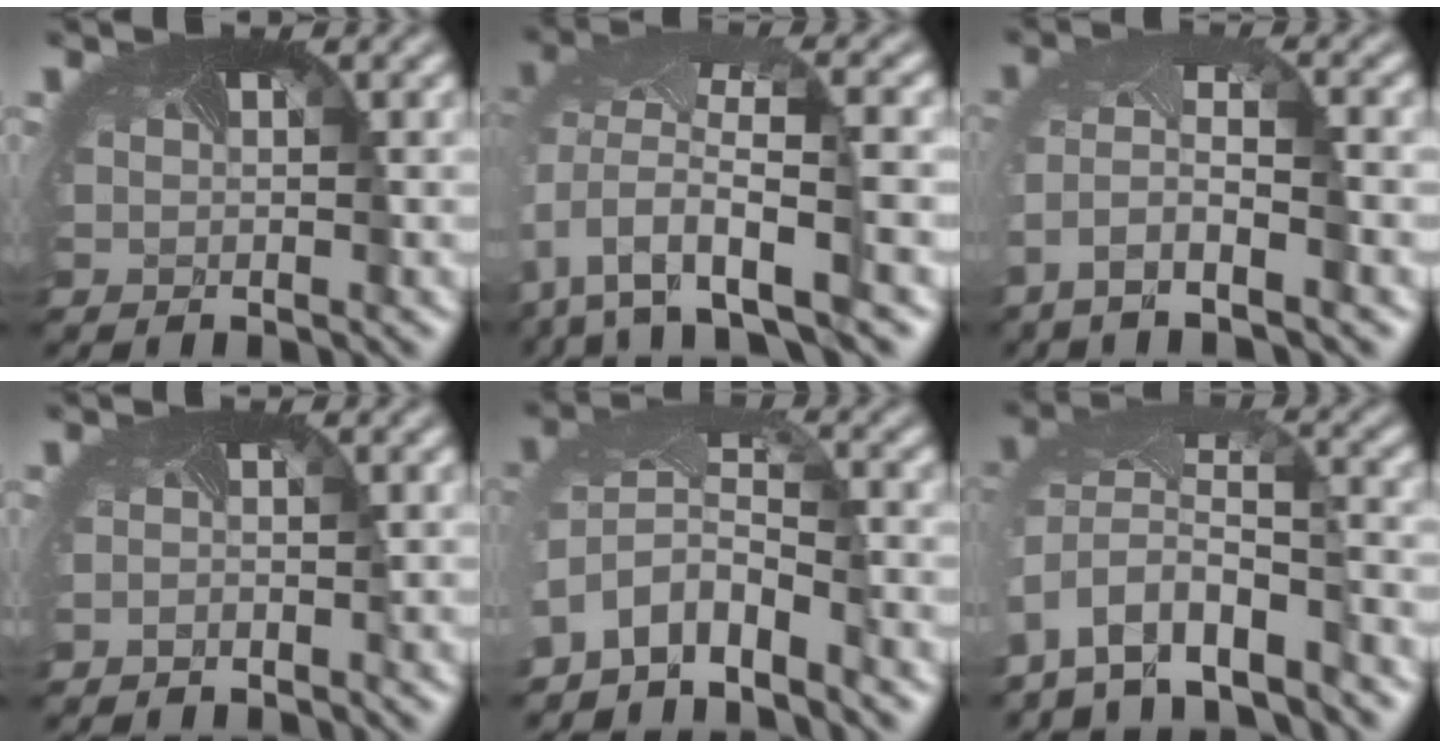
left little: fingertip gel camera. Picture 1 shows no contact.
{"total": 11.0, "force": [-4.4, 4.7, 9.0], "torque": [-0.198, -0.019, -0.057]}
{"total": 6.6, "force": [-3.5, 2.2, 5.2], "torque": [-0.123, -0.017, -0.061]}
{"total": 1.1, "force": [-1.1, -0.2, 0.2], "torque": [-0.012, -0.008, -0.021]}
{"total": 5.4, "force": [-3.8, 2.1, 3.2], "torque": [-0.069, -0.011, -0.075]}
{"total": 7.6, "force": [-5.9, 2.7, 3.9], "torque": [-0.082, -0.020, -0.101]}